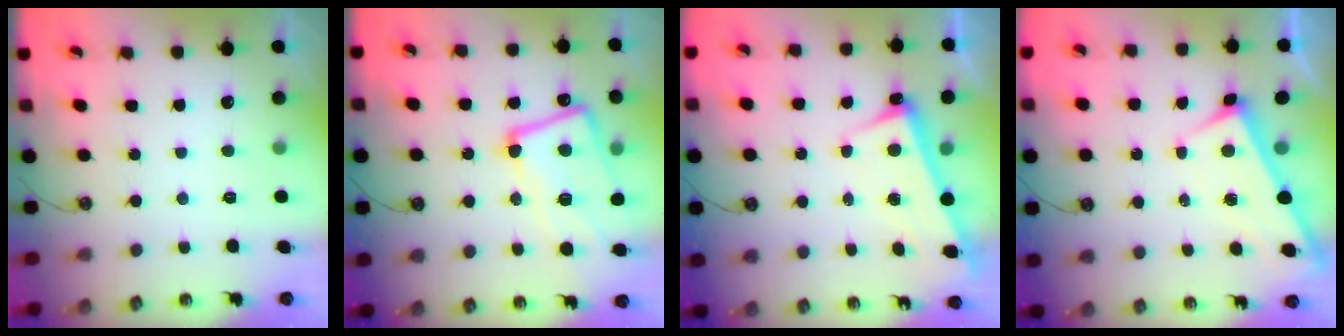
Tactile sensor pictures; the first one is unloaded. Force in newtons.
{"total": 9.2, "press": 9.1, "slide": 1.3}
{"total": 3.3, "press": 3.2, "slide": 0.9}
{"total": 2.7, "press": 2.7, "slide": 0.1}